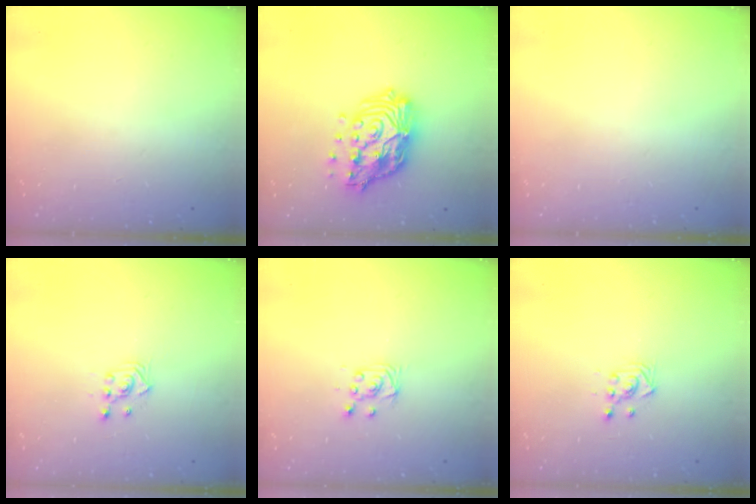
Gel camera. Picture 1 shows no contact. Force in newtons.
{"total": 17.1, "press": 17.0, "slide": 1.5}
{"total": 0.0}
{"total": 2.9, "press": 2.9, "slide": 0.2}
{"total": 5.2, "press": 5.2, "slide": 0.5}
{"total": 3.0, "press": 2.9, "slide": 0.8}